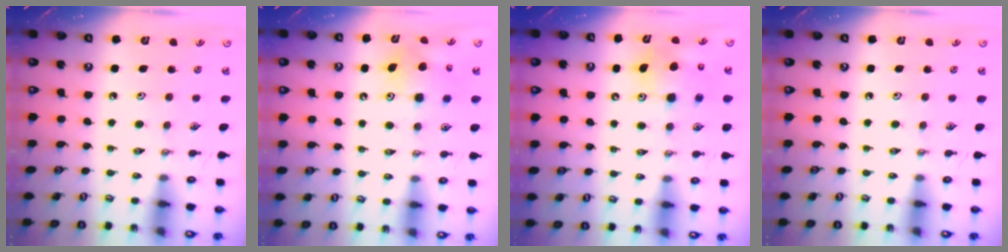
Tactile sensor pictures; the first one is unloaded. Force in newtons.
{"total": 7.5, "press": 7.5, "slide": 0.5}
{"total": 7.9, "press": 7.7, "slide": 2.0}
{"total": 0.0}